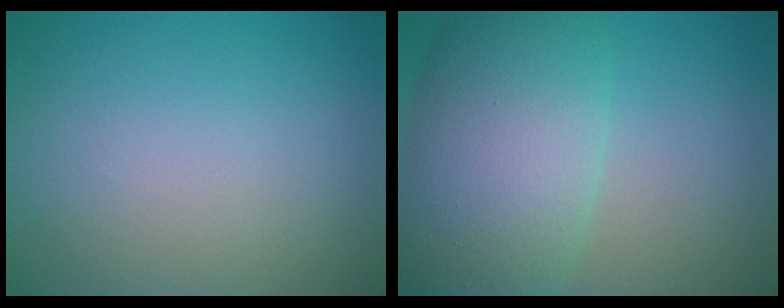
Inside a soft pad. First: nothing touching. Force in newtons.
{"total": 9.6, "press": 9.6, "slide": 0.3}